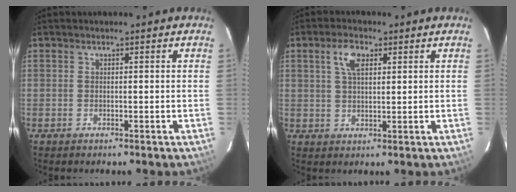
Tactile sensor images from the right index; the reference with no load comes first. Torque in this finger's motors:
{"motor_torque": [0.16, 0.02, 0.25, 0.07]}